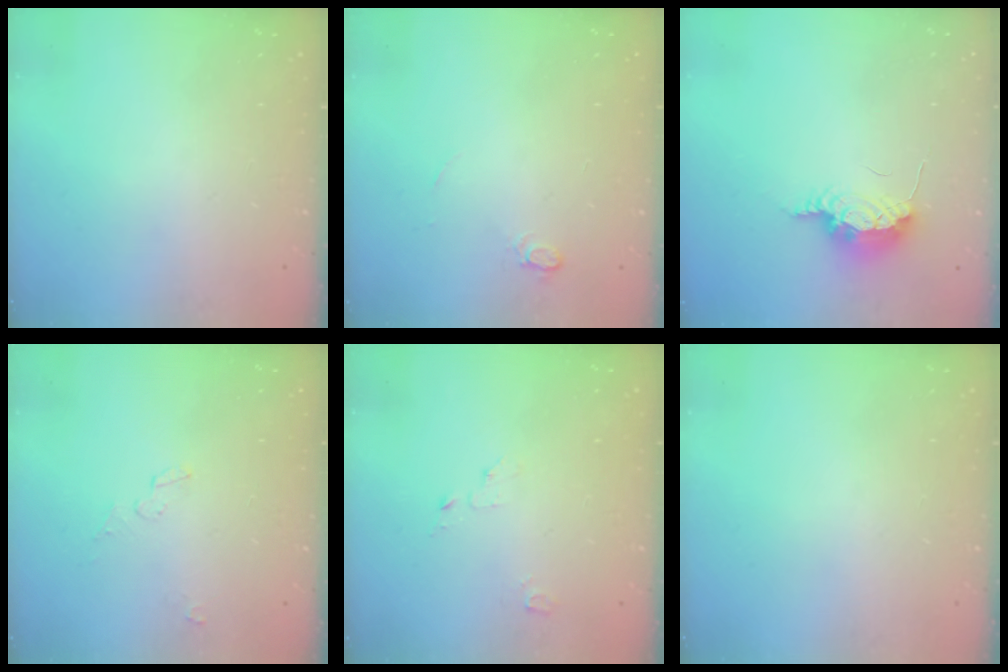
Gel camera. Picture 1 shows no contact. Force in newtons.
{"total": 4.6, "press": 4.5, "slide": 0.6}
{"total": 7.6, "press": 7.3, "slide": 1.9}
{"total": 3.0, "press": 2.9, "slide": 0.8}
{"total": 2.4, "press": 2.4, "slide": 0.3}
{"total": 0.0}